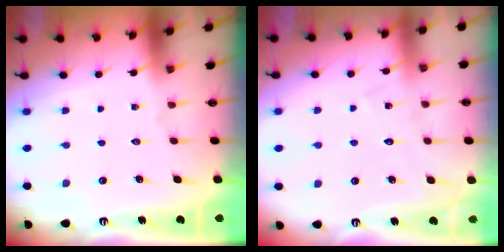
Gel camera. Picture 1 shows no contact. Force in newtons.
{"total": 6.1, "press": 6.1, "slide": 0.4}